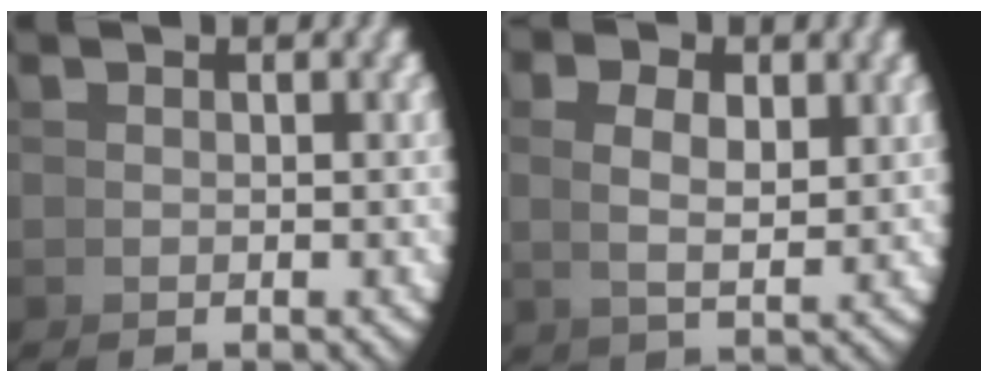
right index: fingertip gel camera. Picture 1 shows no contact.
{"total": 2.5, "force": [1.4, 0.5, 2.0], "torque": [-0.026, -0.001, 0.033]}